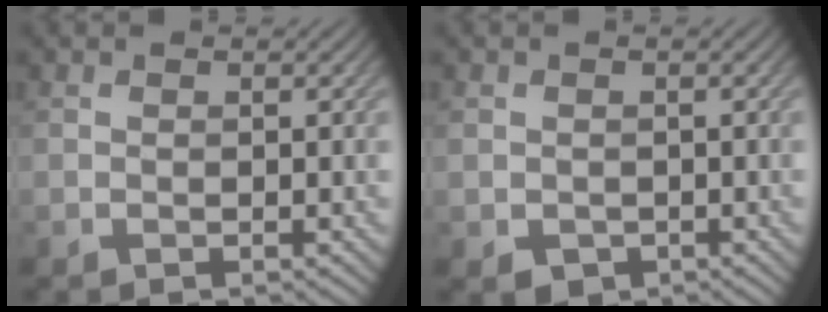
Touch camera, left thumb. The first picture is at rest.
{"total": 2.0, "force": [-0.5, 1.8, 0.5], "torque": [-0.017, -0.010, -0.010]}